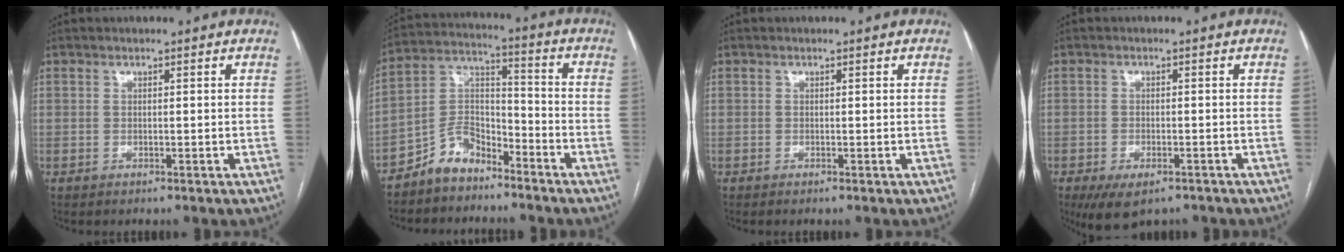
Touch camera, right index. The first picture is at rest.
{"total": 8.0, "force": [-6.4, 4.0, 2.7], "torque": [-0.052, 0.027, -0.124]}
{"total": 0.0}
{"total": 6.5, "force": [-4.4, 2.9, 3.7], "torque": [-0.061, -0.007, -0.067]}